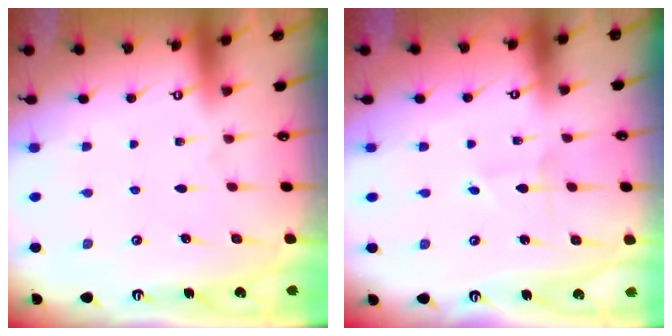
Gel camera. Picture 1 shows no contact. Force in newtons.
{"total": 1.9, "press": 1.9, "slide": 0.1}